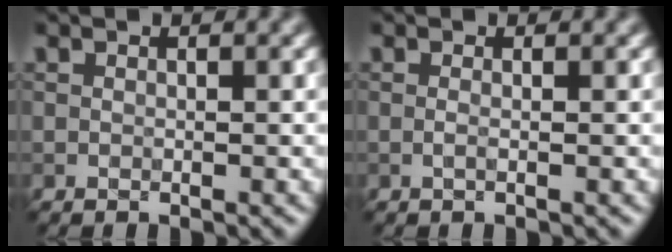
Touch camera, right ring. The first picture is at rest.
{"total": 0.6, "force": [0.0, 0.1, 0.5], "torque": [-0.011, -0.009, -0.006]}